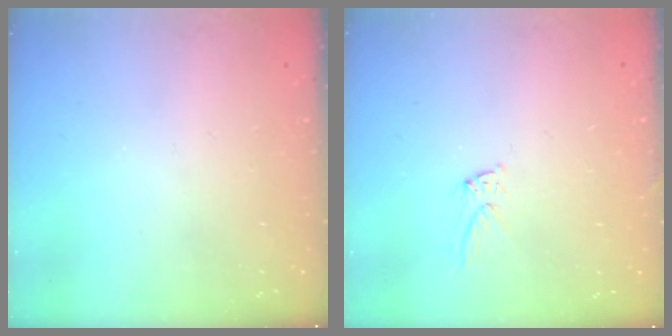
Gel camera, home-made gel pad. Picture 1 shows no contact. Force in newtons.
{"total": 6.2, "press": 6.2, "slide": 0.4}